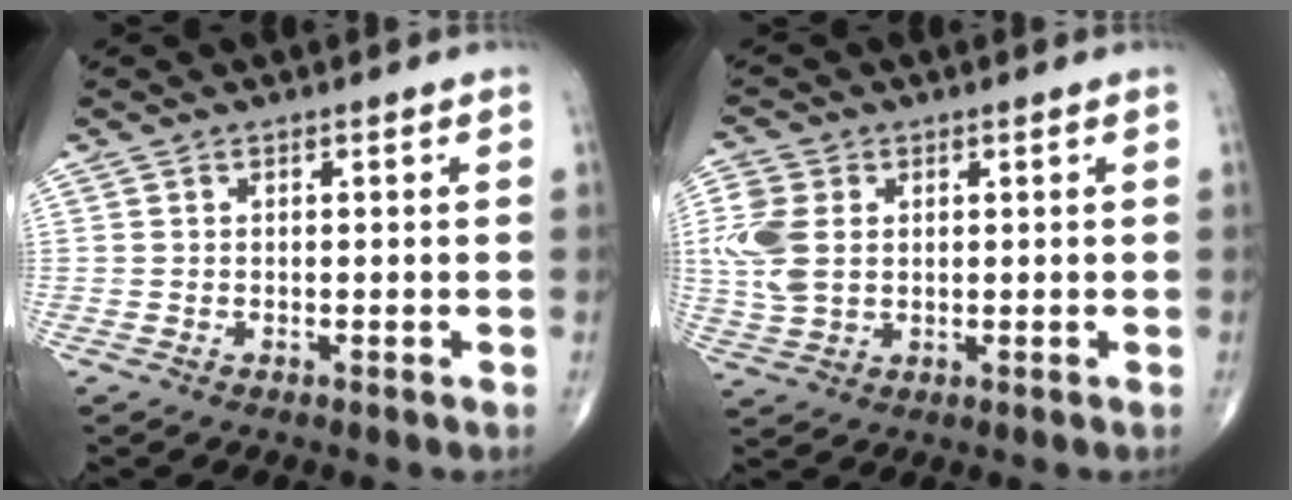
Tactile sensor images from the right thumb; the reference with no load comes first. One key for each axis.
{"total": 8.3, "fx": 1.1, "fy": 6.0, "fz": 5.7, "tx": -0.133, "ty": 0.004, "tz": 0.026}